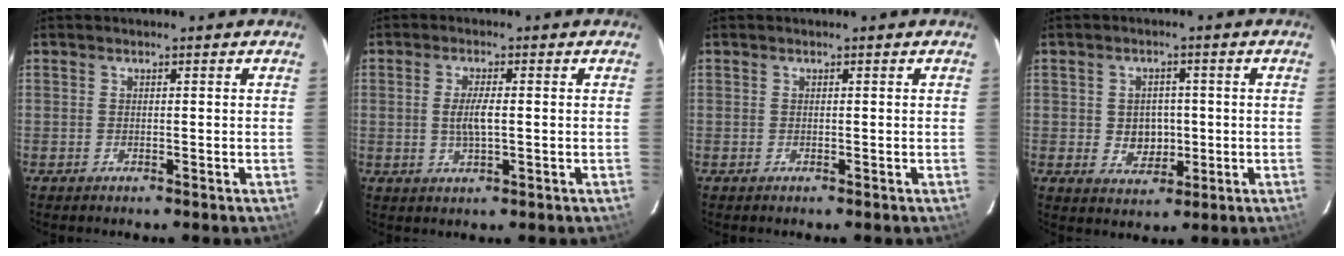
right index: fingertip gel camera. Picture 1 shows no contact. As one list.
[{"total": 3.9, "force": [0.1, 1.1, 3.8], "torque": [-0.071, 0.000, 0.006]}, {"total": 0.0}, {"total": 5.0, "force": [-0.2, 4.4, 2.4], "torque": [-0.044, 0.007, 0.008]}]